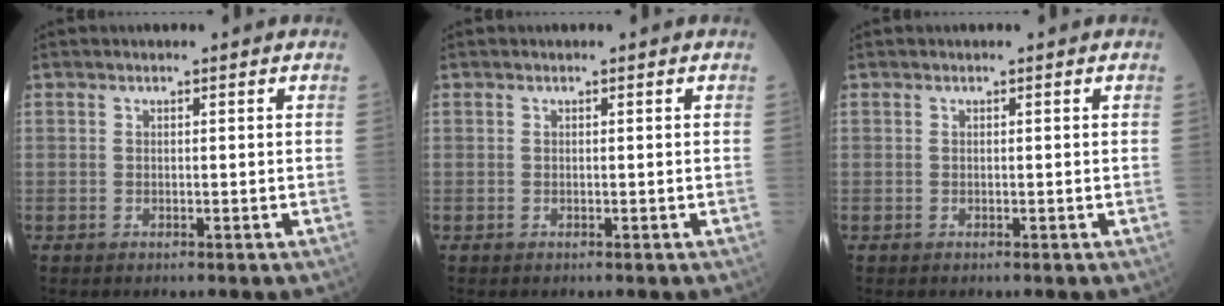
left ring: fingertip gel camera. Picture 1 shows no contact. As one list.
[{"total": 0.0}, {"total": 0.0}]